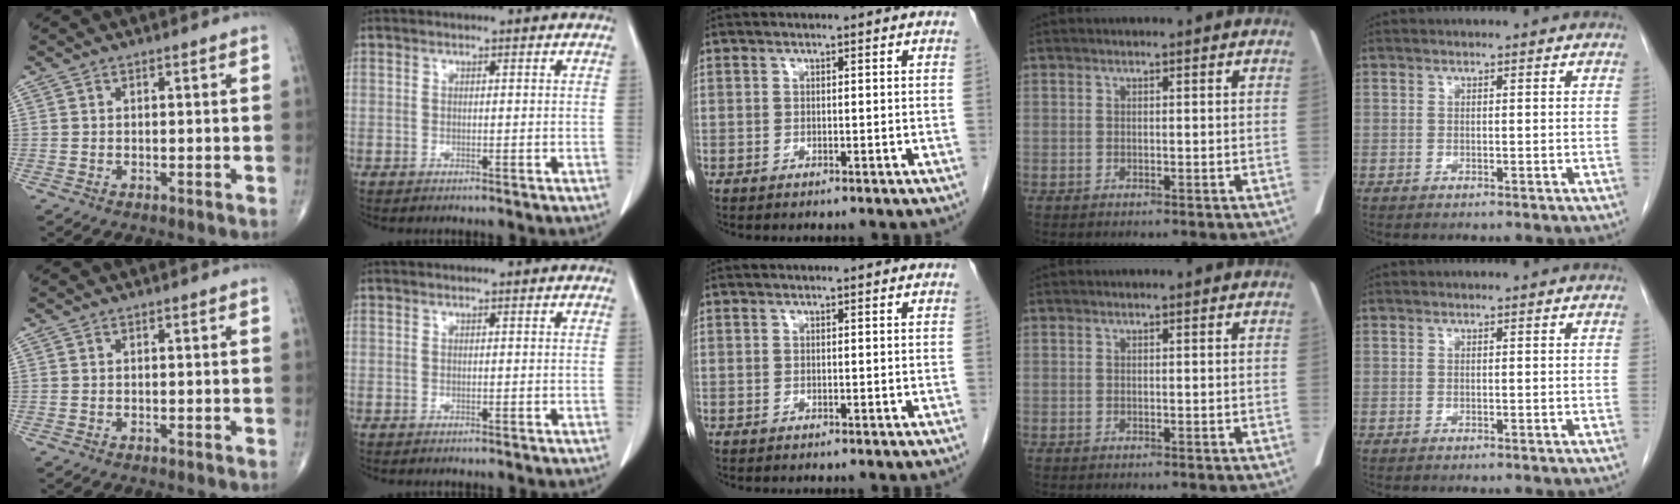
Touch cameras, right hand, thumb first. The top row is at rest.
{}